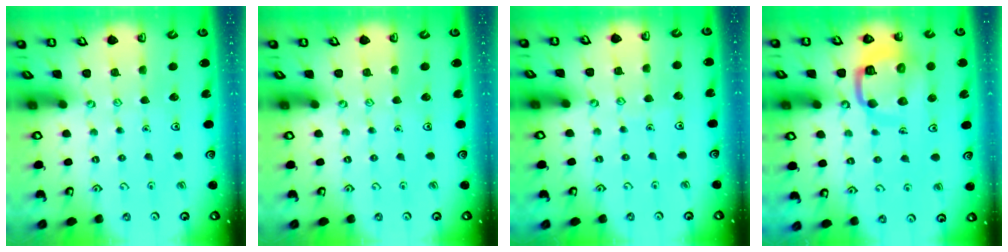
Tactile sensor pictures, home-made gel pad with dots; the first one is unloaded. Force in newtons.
{"total": 0.0}
{"total": 2.6, "press": 2.5, "slide": 0.3}
{"total": 11.8, "press": 11.7, "slide": 1.4}